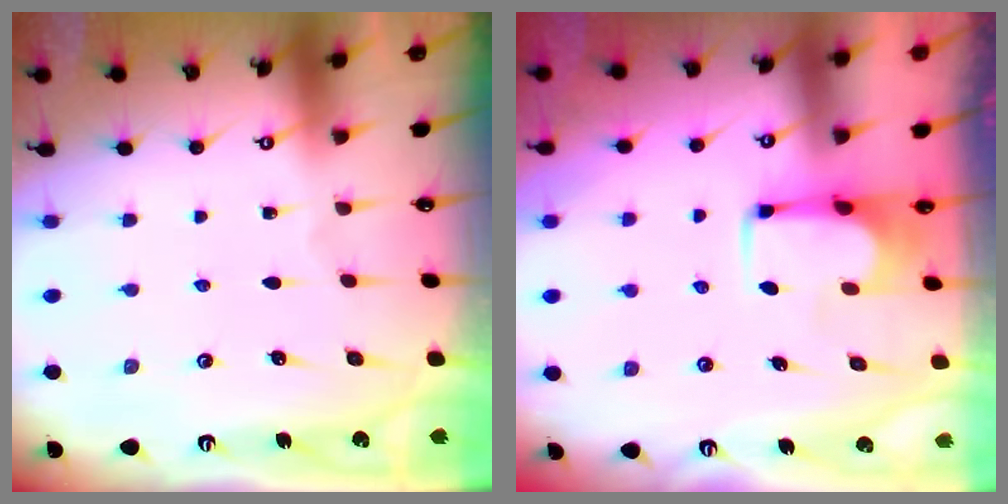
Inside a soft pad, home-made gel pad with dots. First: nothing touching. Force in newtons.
{"total": 3.7, "press": 3.7, "slide": 0.0}